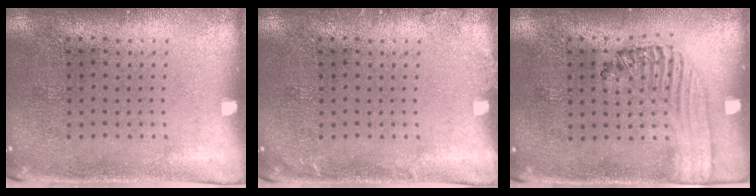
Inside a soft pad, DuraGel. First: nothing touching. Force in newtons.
{"total": 0.9, "press": 0.8, "slide": 0.2}
{"total": 1.3, "press": 1.2, "slide": 0.5}